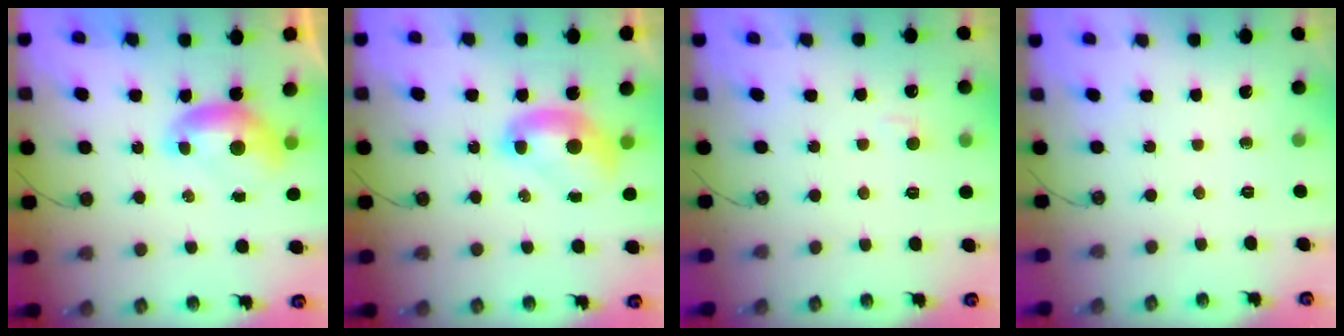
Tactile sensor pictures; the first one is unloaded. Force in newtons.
{"total": 2.1, "press": 2.1, "slide": 0.2}
{"total": 2.8, "press": 2.7, "slide": 0.4}
{"total": 0.0}